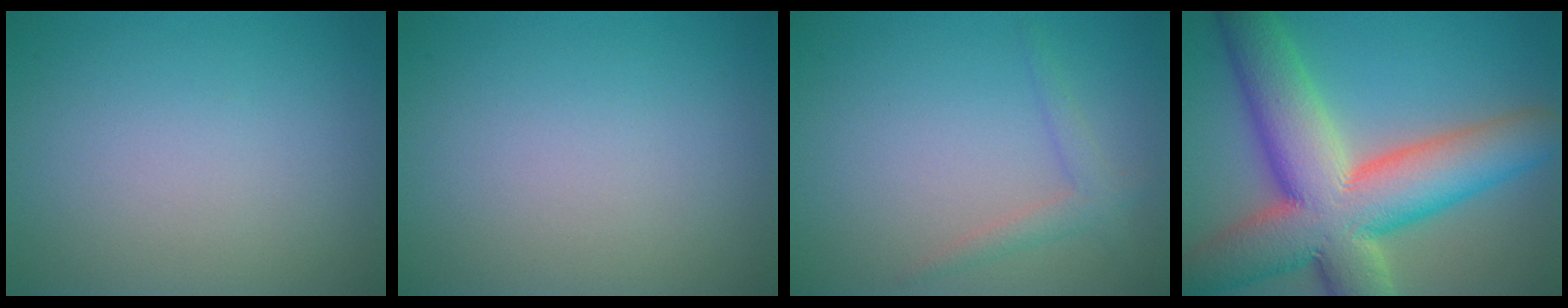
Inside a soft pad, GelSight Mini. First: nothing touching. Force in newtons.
{"total": 0.0}
{"total": 1.8, "press": 1.8, "slide": 0.1}
{"total": 14.1, "press": 14.1, "slide": 1.1}